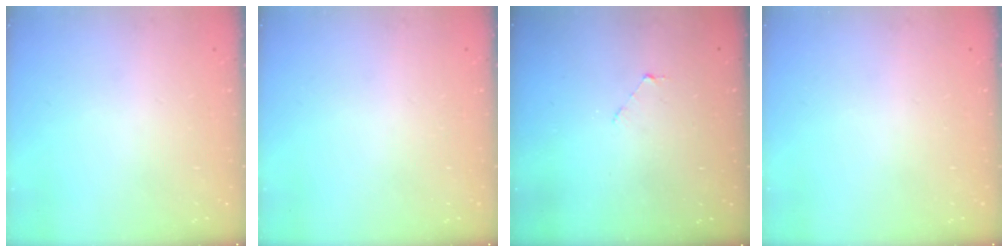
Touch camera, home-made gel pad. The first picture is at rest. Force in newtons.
{"total": 0.0}
{"total": 1.6, "press": 1.6, "slide": 0.1}
{"total": 0.0}